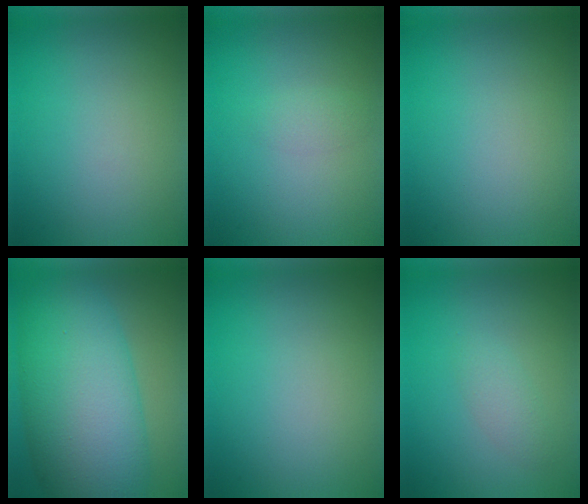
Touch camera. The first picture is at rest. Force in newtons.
{"total": 1.1, "press": 1.1, "slide": 0.0}
{"total": 0.0}
{"total": 13.4, "press": 13.4, "slide": 0.2}
{"total": 0.0}
{"total": 1.4, "press": 1.4, "slide": 0.1}